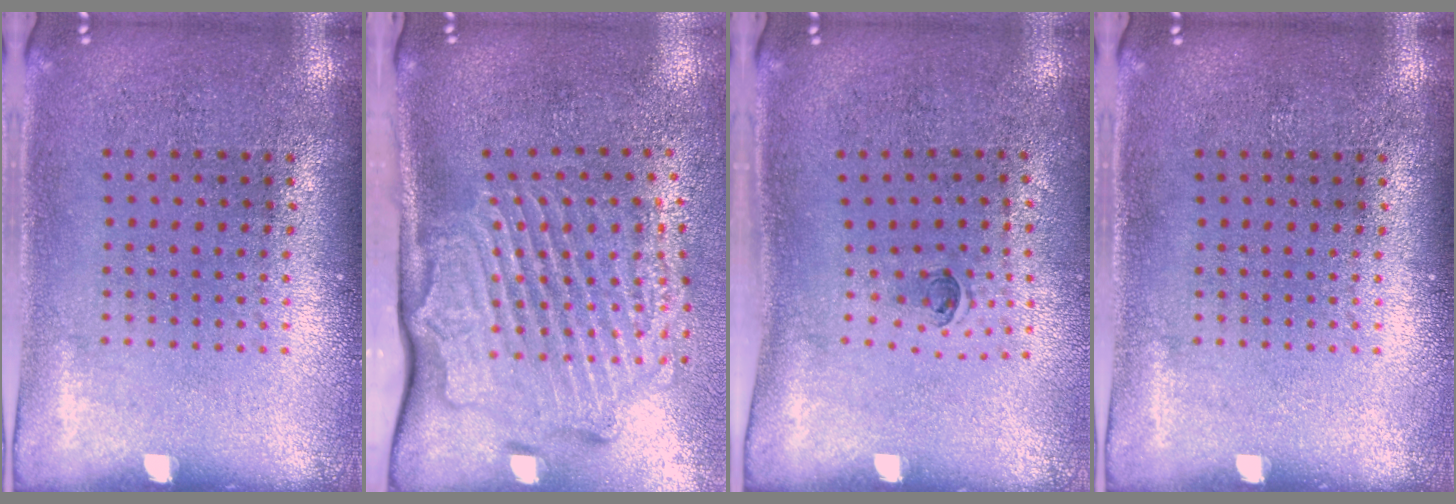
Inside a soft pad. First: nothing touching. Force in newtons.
{"total": 3.1, "press": 2.3, "slide": 2.1}
{"total": 0.5, "press": 0.3, "slide": 0.4}
{"total": 0.0}